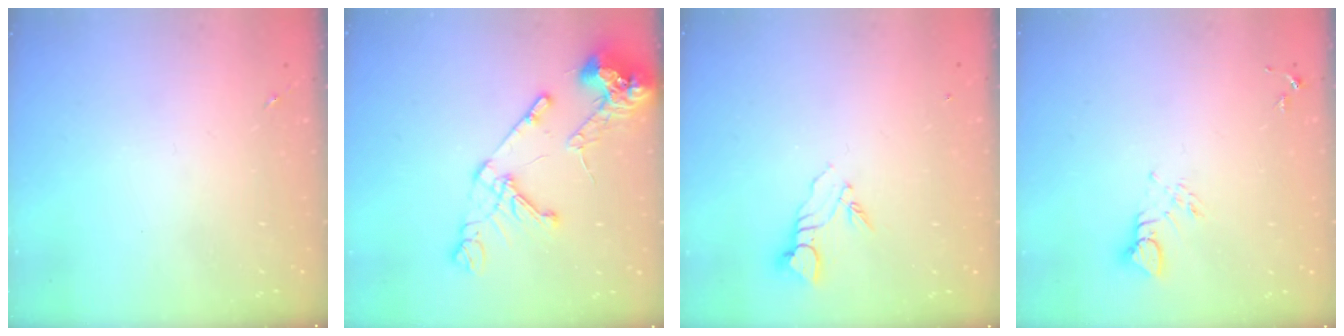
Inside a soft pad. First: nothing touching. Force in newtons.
{"total": 14.1, "press": 14.0, "slide": 1.9}
{"total": 4.2, "press": 4.2, "slide": 0.1}
{"total": 3.8, "press": 3.8, "slide": 0.3}